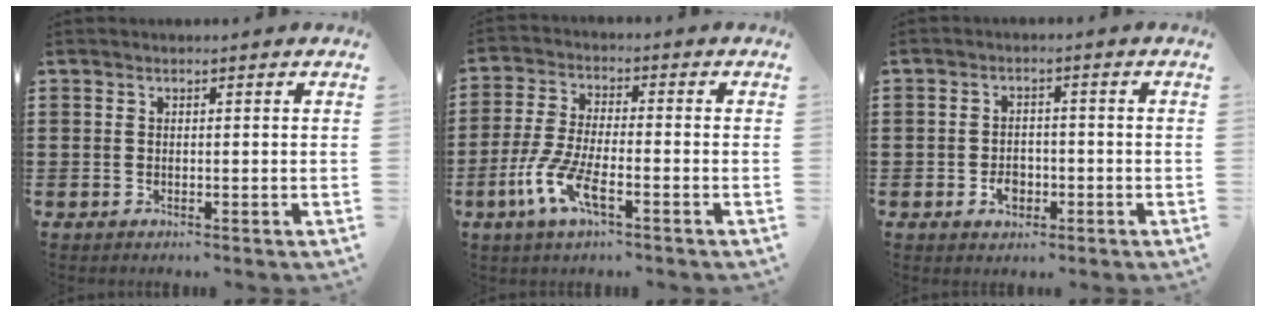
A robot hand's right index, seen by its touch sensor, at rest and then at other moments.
{"total": 7.5, "force": [-3.7, 1.9, 6.3], "torque": [-0.158, -0.015, -0.075]}
{"total": 3.1, "force": [-1.1, 2.2, 1.9], "torque": [-0.028, -0.001, -0.022]}